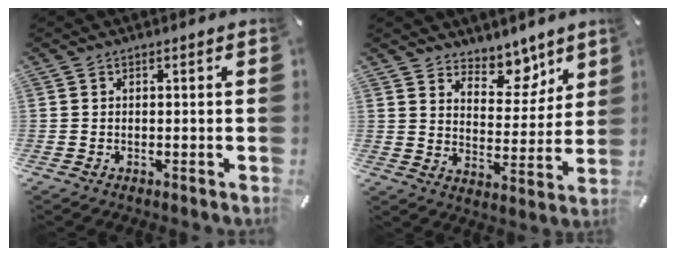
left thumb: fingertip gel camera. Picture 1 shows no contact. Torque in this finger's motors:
{"motor_torque": [0.71, -0.49, 0.14, -0.05, 0.00]}